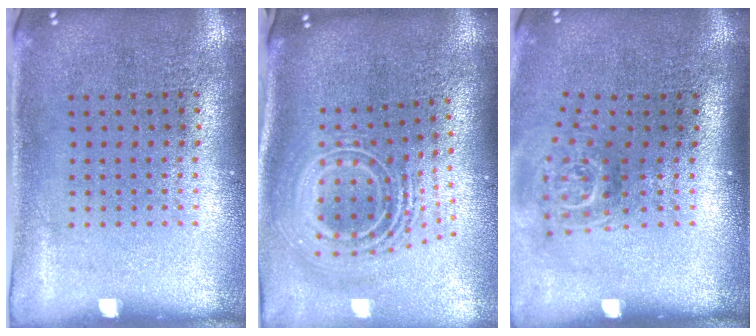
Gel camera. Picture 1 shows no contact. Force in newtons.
{"total": 2.8, "press": 1.9, "slide": 2.1}
{"total": 1.8, "press": 1.2, "slide": 1.3}